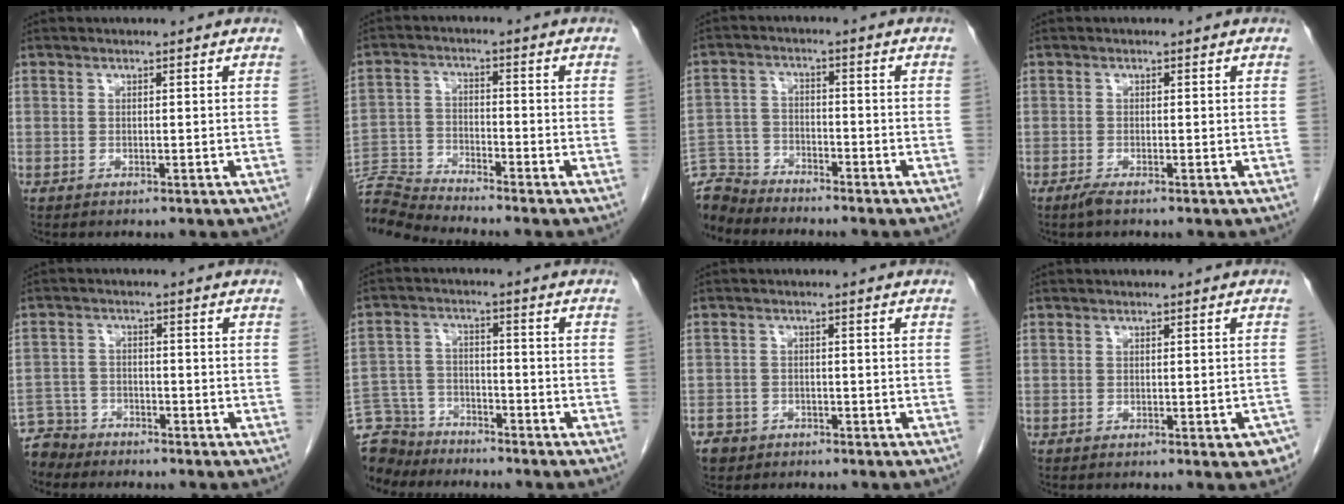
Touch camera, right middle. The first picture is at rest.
{"total": 7.7, "force": [-7.5, -1.8, 0.0], "torque": [-0.010, 0.001, -0.146]}
{"total": 7.9, "force": [-7.7, 1.7, -0.3], "torque": [0.000, 0.003, -0.154]}
{"total": 1.2, "force": [-0.9, 0.0, 0.8], "torque": [-0.023, -0.005, -0.020]}
{"total": 4.7, "force": [-4.3, 1.7, -1.0], "torque": [0.019, -0.003, -0.085]}
{"total": 11.2, "force": [-10.2, 4.5, 0.8], "torque": [-0.034, 0.016, -0.185]}
{"total": 4.0, "force": [-2.7, 2.9, 0.3], "torque": [-0.011, 0.007, -0.047]}
{"total": 2.4, "force": [-1.4, 0.6, 1.9], "torque": [-0.010, -0.002, -0.015]}